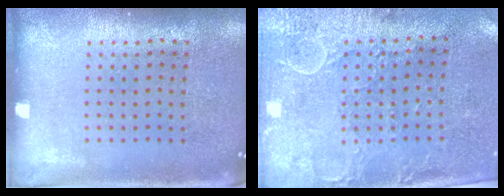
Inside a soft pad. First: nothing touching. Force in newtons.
{"total": 3.0, "press": 2.4, "slide": 1.7}